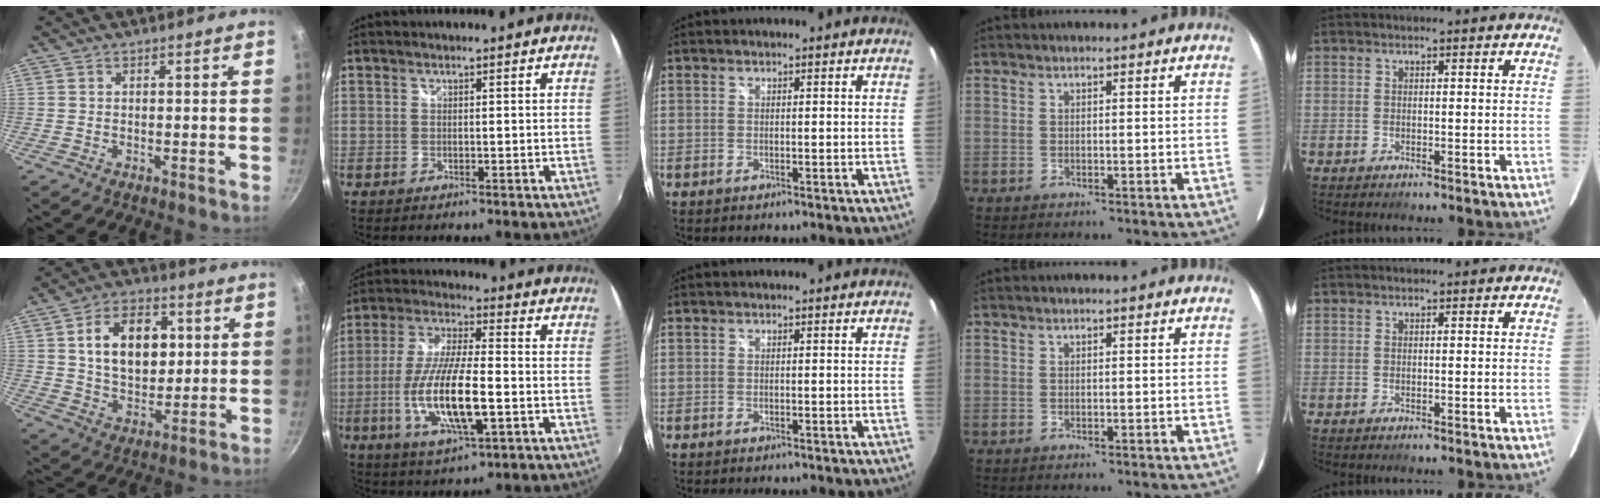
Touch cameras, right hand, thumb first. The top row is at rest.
{"thumb": {"total": 14.1, "force": [3.0, 9.7, 9.8], "torque": [-0.125, -0.002, 0.047]}, "index": {"total": 15.5, "force": [-4.0, 4.1, 14.4], "torque": [-0.295, -0.015, -0.072]}}